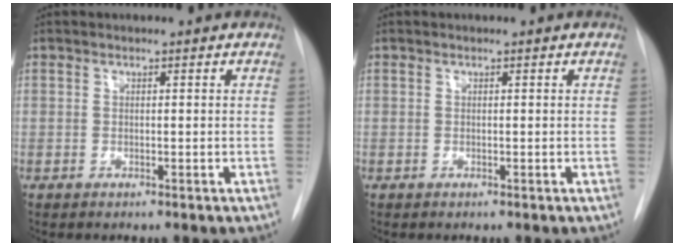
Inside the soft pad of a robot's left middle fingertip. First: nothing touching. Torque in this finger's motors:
{"motor_torque": [0.04, -0.04, -0.01, 0.01]}